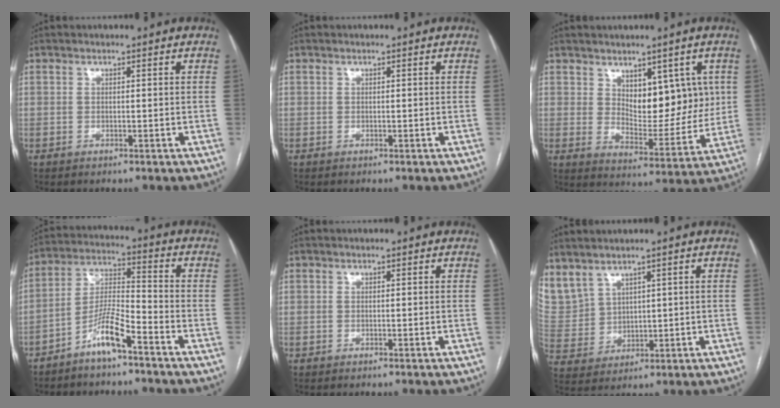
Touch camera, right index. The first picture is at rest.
{"total": 0.0}
{"total": 9.8, "force": [3.3, 5.1, 7.7], "torque": [-0.100, -0.003, 0.062]}
{"total": 7.7, "force": [-5.2, 0.8, 5.5], "torque": [-0.117, 0.003, -0.102]}
{"total": 0.0}
{"total": 11.1, "force": [6.8, 7.5, 4.5], "torque": [-0.141, 0.024, 0.169]}